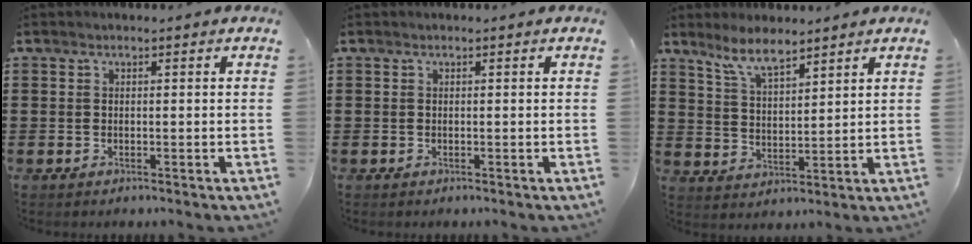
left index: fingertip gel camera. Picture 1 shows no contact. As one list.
[{"total": 0.0}, {"total": 6.1, "force": [5.2, 1.3, 3.1], "torque": [-0.075, -0.010, 0.094]}]